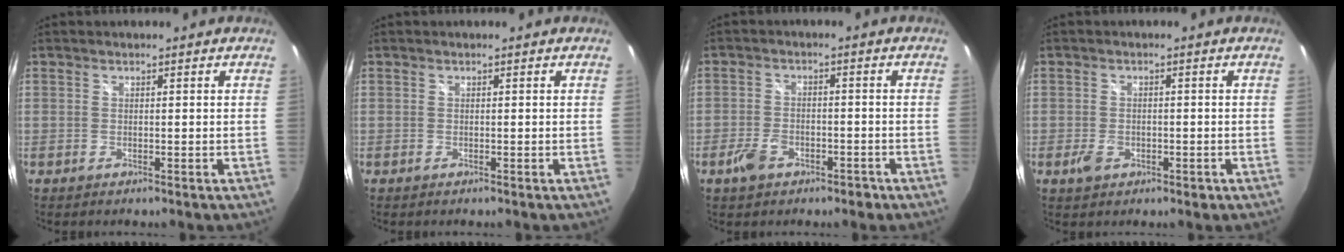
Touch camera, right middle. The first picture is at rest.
{"total": 0.0}
{"total": 5.4, "force": [-3.3, 3.3, 2.8], "torque": [-0.063, 0.003, -0.049]}
{"total": 3.4, "force": [-1.4, 2.4, 1.9], "torque": [-0.038, -0.003, -0.019]}